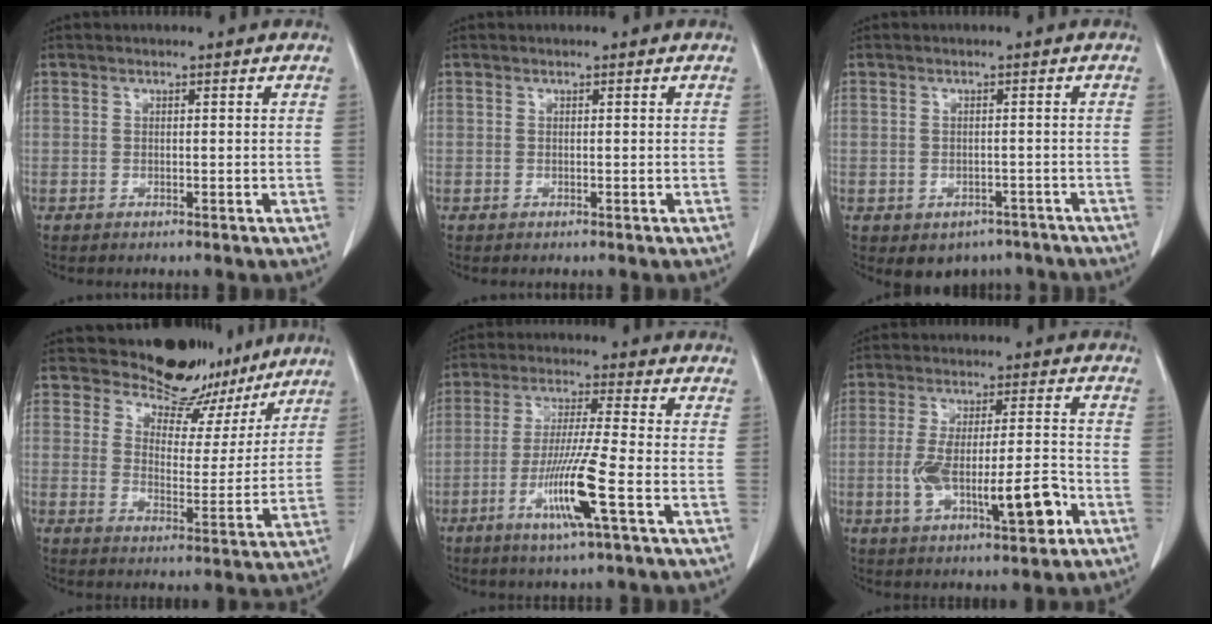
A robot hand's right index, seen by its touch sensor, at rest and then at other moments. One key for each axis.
{"total": 0.0}
{"total": 4.9, "fx": -3.4, "fy": 3.5, "fz": 0.8, "tx": 0.005, "ty": 0.010, "tz": -0.040}
{"total": 11.5, "fx": 10.0, "fy": 5.1, "fz": 2.4, "tx": -0.021, "ty": -0.015, "tz": 0.126}
{"total": 10.4, "fx": -4.0, "fy": -0.8, "fz": 9.5, "tx": -0.186, "ty": -0.018, "tz": -0.077}
{"total": 12.4, "fx": -3.8, "fy": 2.8, "fz": 11.4, "tx": -0.203, "ty": 0.009, "tz": -0.053}